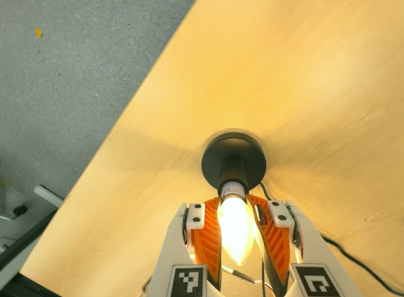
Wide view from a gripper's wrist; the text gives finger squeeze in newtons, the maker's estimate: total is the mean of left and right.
{"total": 21.7, "left": 20.5, "right": 22.9}